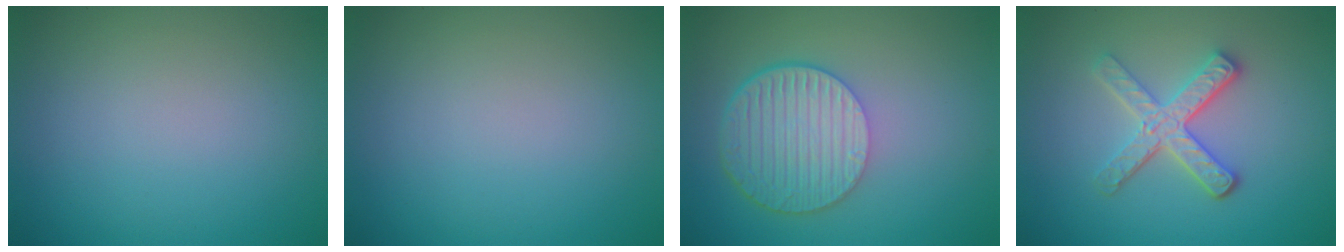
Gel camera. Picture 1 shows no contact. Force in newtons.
{"total": 0.0}
{"total": 6.9, "press": 4.9, "slide": 4.9}
{"total": 3.8, "press": 3.1, "slide": 2.2}